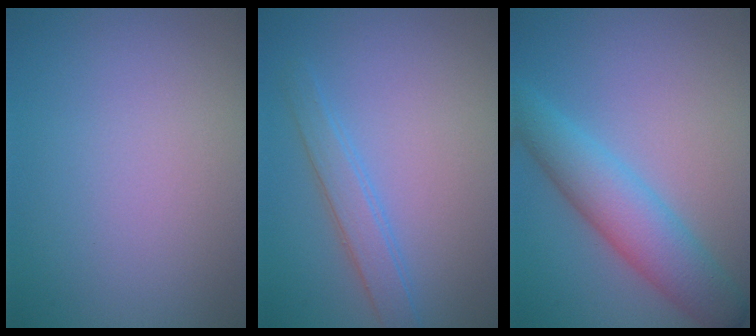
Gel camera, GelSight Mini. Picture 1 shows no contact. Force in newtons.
{"total": 2.4, "press": 2.4, "slide": 0.1}
{"total": 5.5, "press": 5.5, "slide": 0.2}